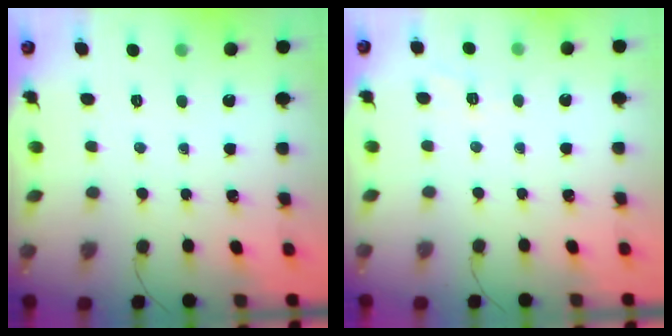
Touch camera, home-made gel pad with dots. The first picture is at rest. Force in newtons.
{"total": 1.8, "press": 1.1, "slide": 1.4}